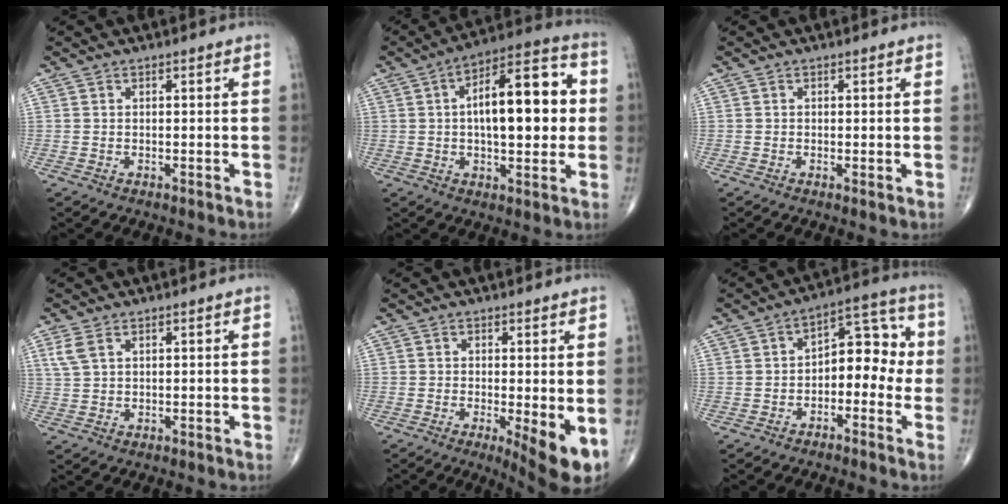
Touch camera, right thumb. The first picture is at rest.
{"total": 18.1, "force": [1.7, 7.6, 16.3], "torque": [-0.220, 0.025, 0.021]}
{"total": 0.6, "force": [0.0, 0.1, 0.5], "torque": [-0.010, -0.003, -0.005]}
{"total": 3.2, "force": [1.6, 1.7, 2.2], "torque": [-0.056, 0.006, 0.040]}
{"total": 7.3, "force": [-1.6, 1.8, 6.9], "torque": [-0.099, -0.020, -0.023]}
{"total": 9.7, "force": [-1.4, 6.1, 7.5], "torque": [-0.061, 0.047, -0.034]}